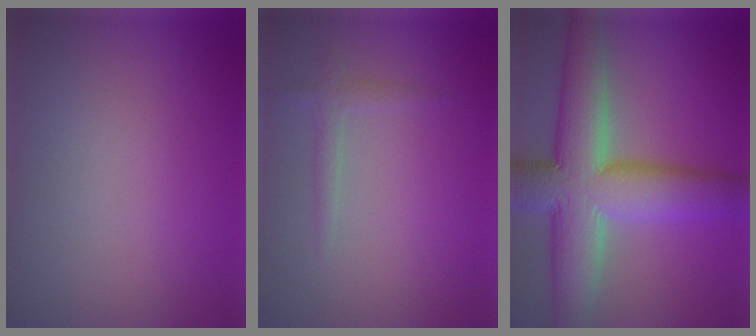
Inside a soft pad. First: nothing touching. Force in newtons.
{"total": 1.3, "press": 1.3, "slide": 0.1}
{"total": 11.9, "press": 11.8, "slide": 1.0}